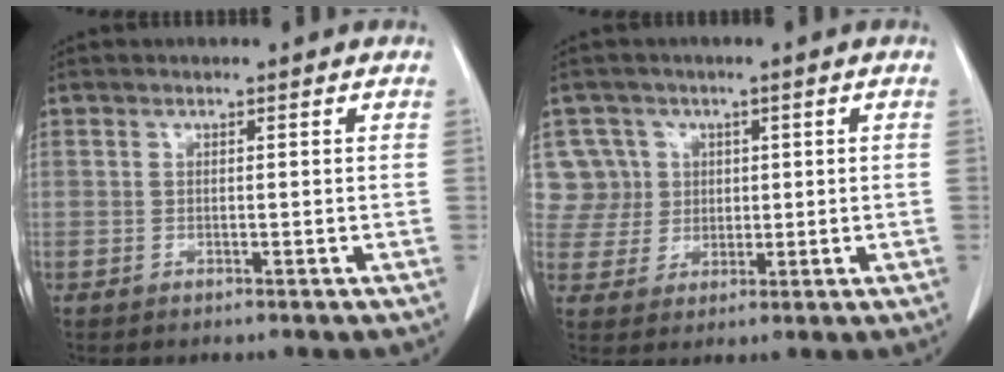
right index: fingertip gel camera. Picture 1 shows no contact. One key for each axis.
{"total": 6.6, "fx": 2.2, "fy": 6.3, "fz": -0.3, "tx": 0.018, "ty": 0.019, "tz": 0.051}